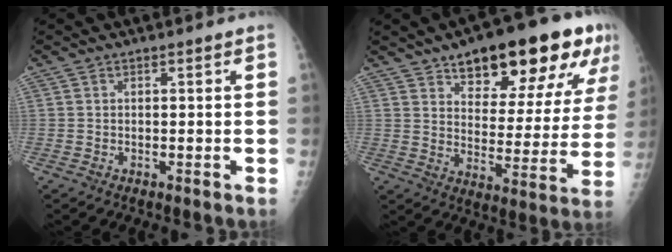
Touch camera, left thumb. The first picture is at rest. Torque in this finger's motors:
{"motor_torque": [0.31, 0.58, 0.75, -0.72, 0.12]}